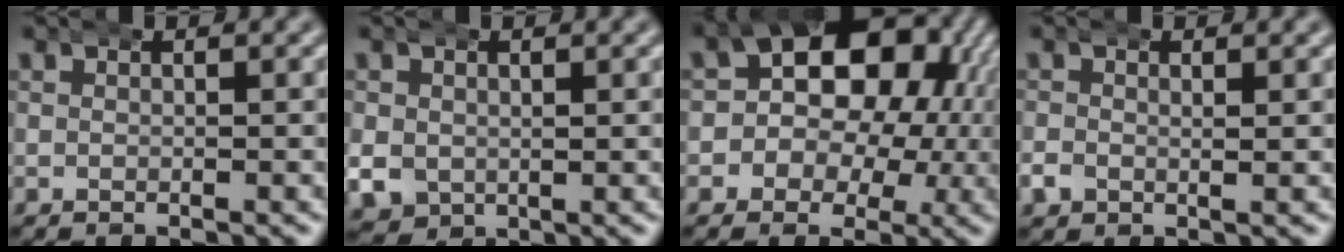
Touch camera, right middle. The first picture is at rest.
{"total": 4.4, "force": [-0.6, 4.0, 1.6], "torque": [-0.059, -0.033, 0.003]}
{"total": 13.8, "force": [3.4, 10.7, 8.1], "torque": [-0.162, -0.004, 0.029]}
{"total": 1.5, "force": [-0.1, 1.2, 0.8], "torque": [-0.020, -0.007, -0.001]}